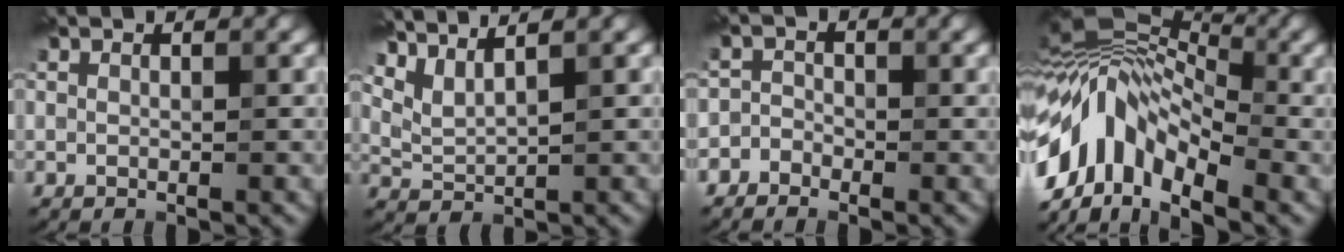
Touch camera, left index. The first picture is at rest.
{"total": 3.3, "force": [2.9, 0.7, 1.6], "torque": [-0.037, 0.003, 0.063]}
{"total": 1.5, "force": [-1.1, 1.0, 0.1], "torque": [0.014, 0.006, -0.029]}
{"total": 10.3, "force": [-2.9, 5.9, 7.9], "torque": [-0.139, 0.023, -0.076]}